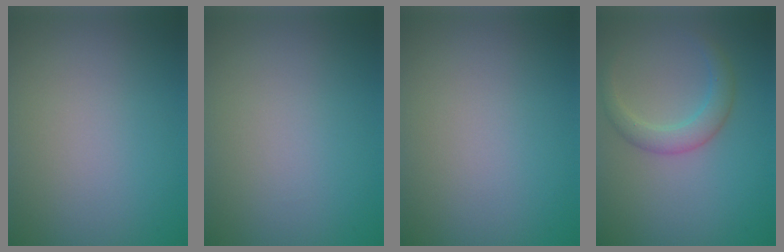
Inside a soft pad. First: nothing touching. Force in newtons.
{"total": 0.0}
{"total": 0.0}
{"total": 2.0, "press": 2.0, "slide": 0.2}